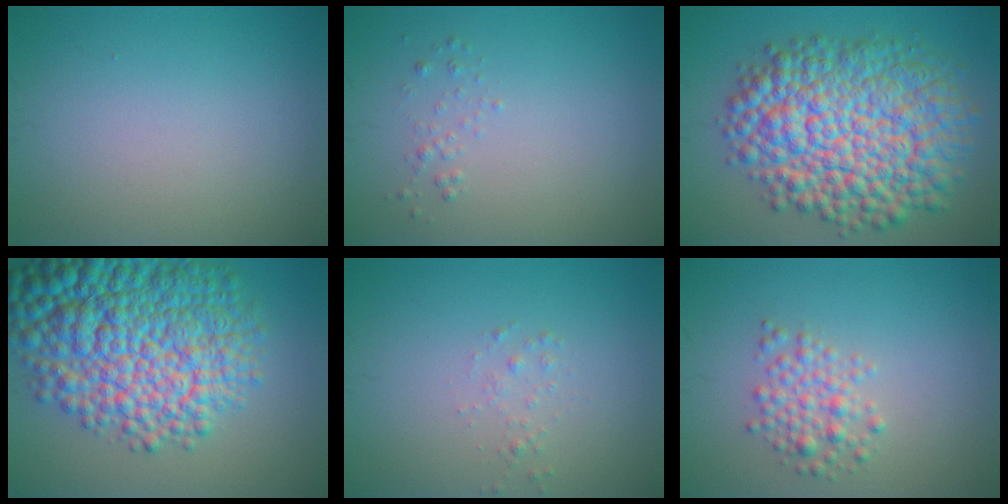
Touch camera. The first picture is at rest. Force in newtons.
{"total": 0.7, "press": 0.7, "slide": 0.1}
{"total": 13.2, "press": 13.2, "slide": 0.2}
{"total": 13.8, "press": 13.7, "slide": 0.3}
{"total": 0.8, "press": 0.7, "slide": 0.1}
{"total": 2.6, "press": 2.6, "slide": 0.2}